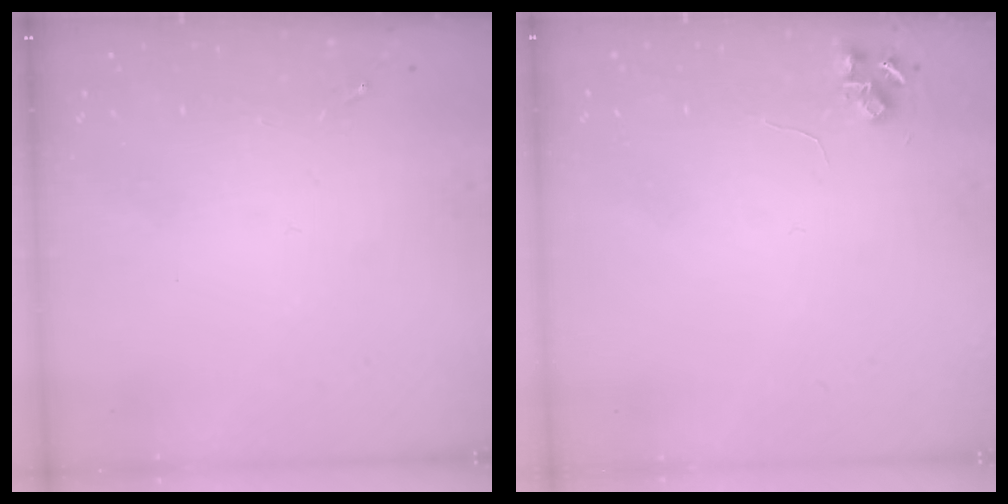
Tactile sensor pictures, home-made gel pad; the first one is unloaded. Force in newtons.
{"total": 5.8, "press": 5.8, "slide": 0.8}